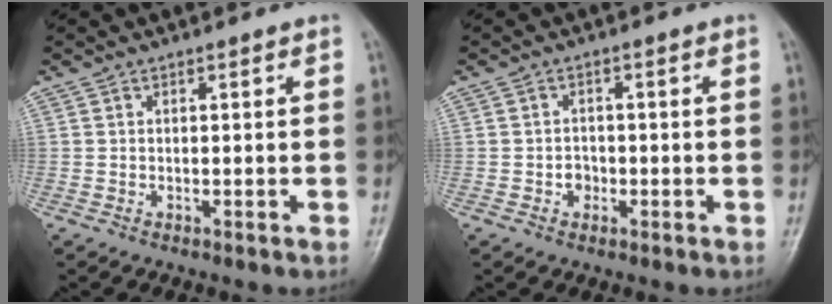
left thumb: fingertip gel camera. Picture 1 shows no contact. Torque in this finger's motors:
{"motor_torque": [0.01, 0.02, 0.39, 0.31, 0.00]}